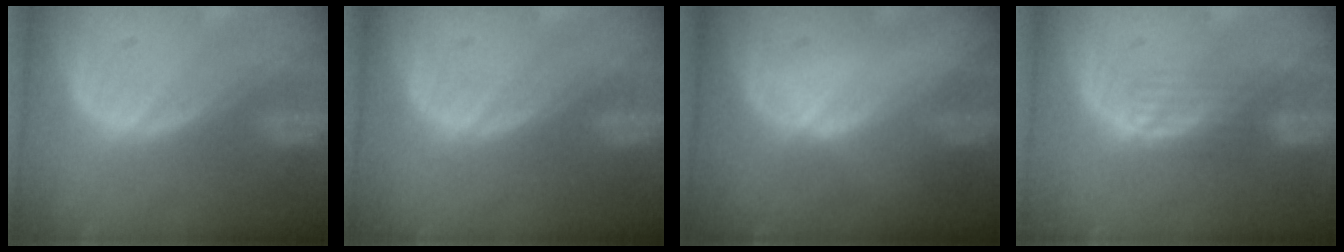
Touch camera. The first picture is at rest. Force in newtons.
{"total": 0.0}
{"total": 0.7, "press": 0.4, "slide": 0.5}
{"total": 2.6, "press": 2.6, "slide": 0.4}